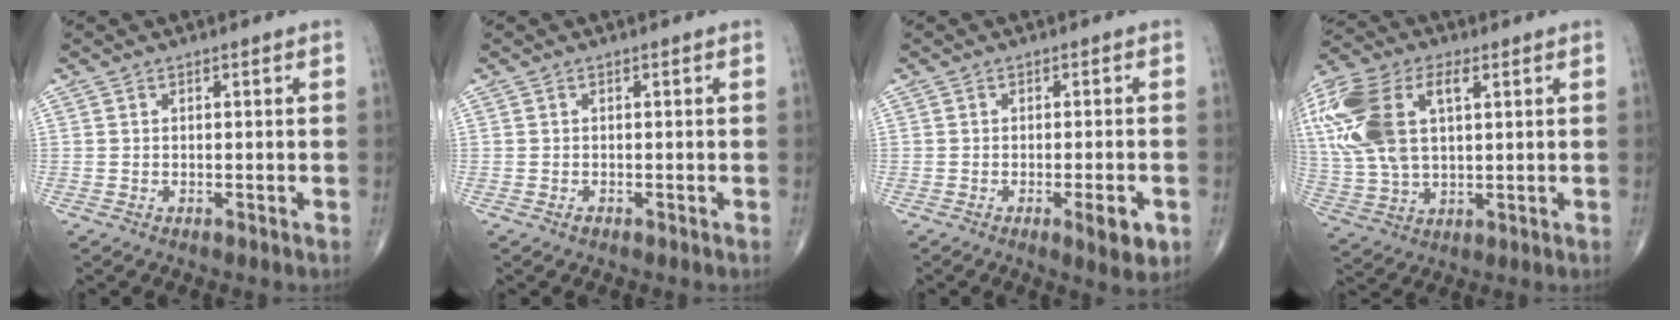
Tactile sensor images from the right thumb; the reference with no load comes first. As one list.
[{"total": 0.5, "force": [-0.3, 0.3, 0.2], "torque": [-0.003, 0.000, -0.007]}, {"total": 5.3, "force": [-2.0, 1.4, 4.7], "torque": [-0.060, -0.003, -0.023]}, {"total": 21.1, "force": [5.9, 11.7, 16.5], "torque": [-0.391, 0.014, 0.110]}]